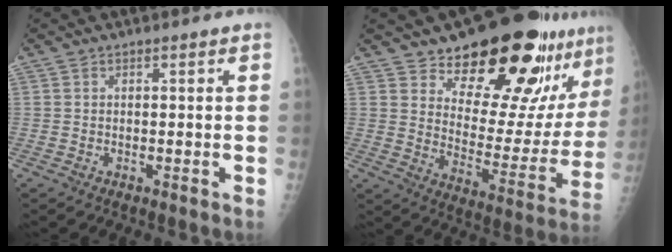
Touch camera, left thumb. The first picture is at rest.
{"total": 23.4, "force": [17.3, 8.7, 13.1], "torque": [-0.143, -0.123, 0.246]}